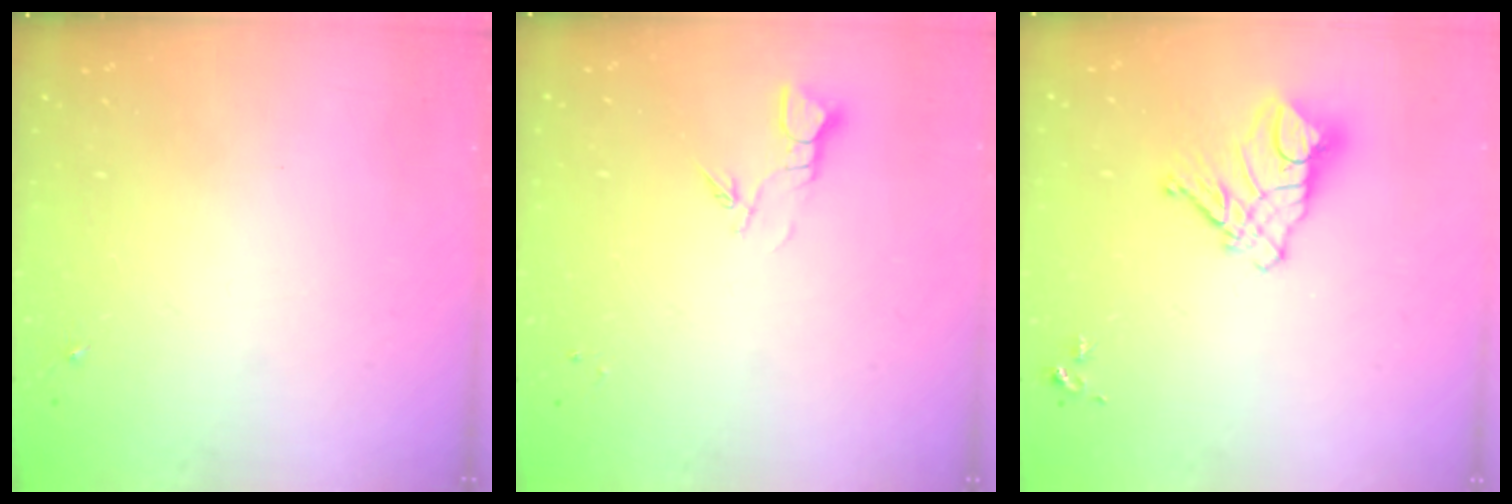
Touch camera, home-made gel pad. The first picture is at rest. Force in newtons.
{"total": 3.2, "press": 3.1, "slide": 0.3}
{"total": 11.6, "press": 11.5, "slide": 1.1}